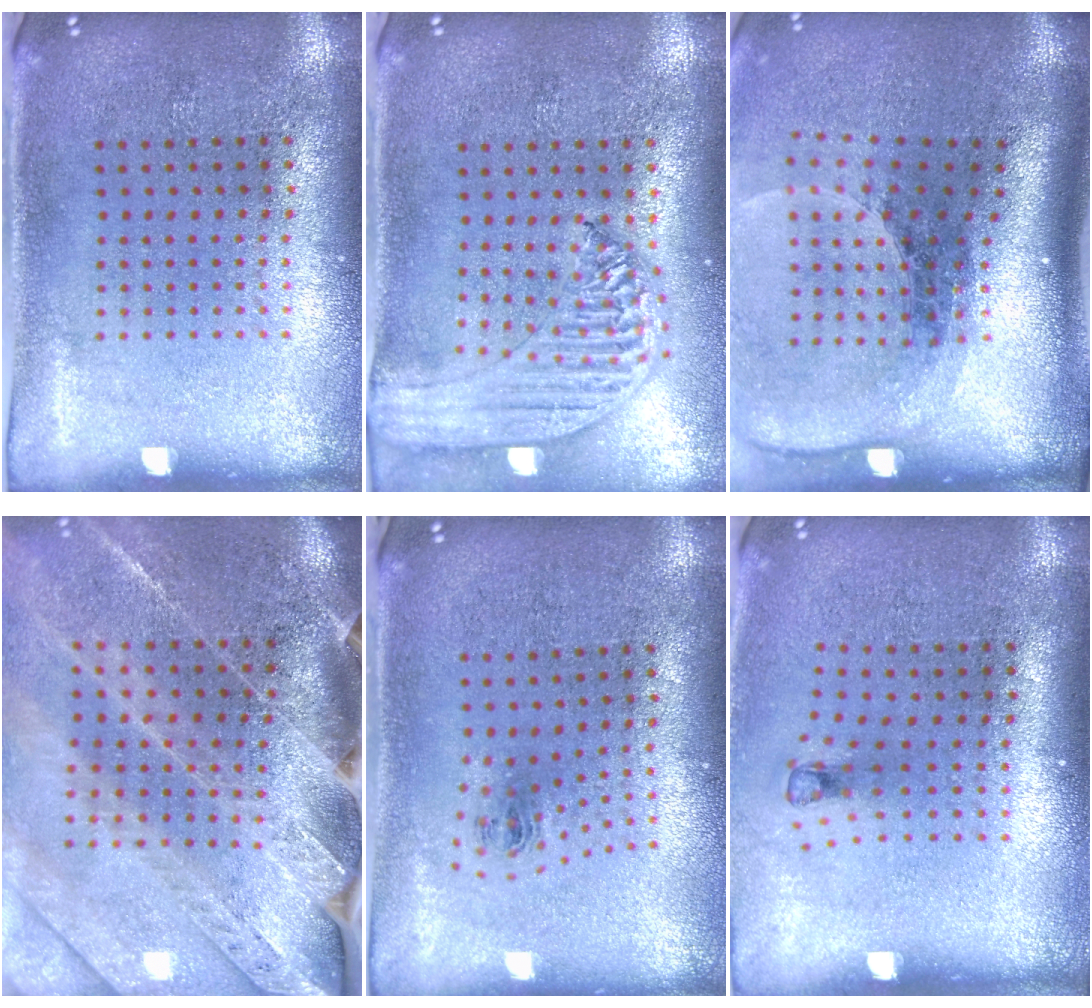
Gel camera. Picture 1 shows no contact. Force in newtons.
{"total": 1.8, "press": 1.7, "slide": 0.6}
{"total": 2.6, "press": 1.8, "slide": 1.8}
{"total": 3.6, "press": 3.0, "slide": 2.0}
{"total": 1.0, "press": 0.4, "slide": 0.9}
{"total": 0.8, "press": 0.4, "slide": 0.7}